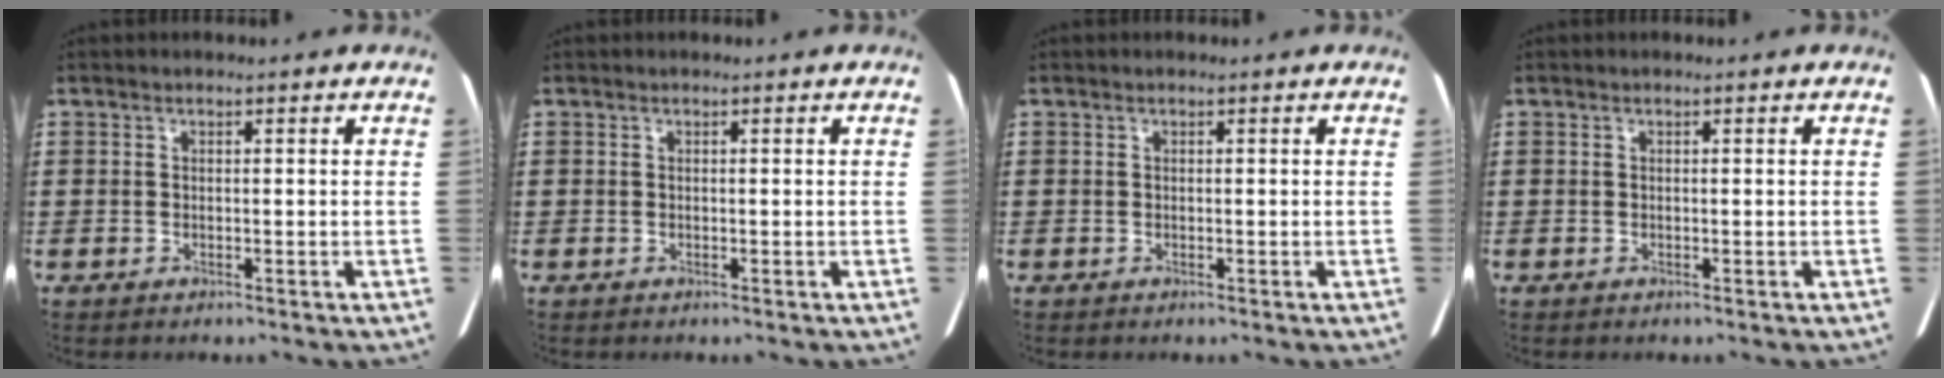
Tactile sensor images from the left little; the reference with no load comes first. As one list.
[{"total": 0.0}, {"total": 0.0}, {"total": 0.0}]